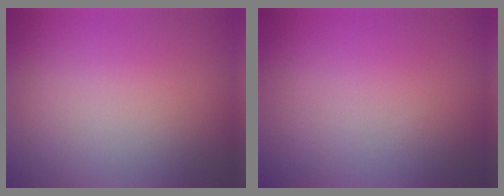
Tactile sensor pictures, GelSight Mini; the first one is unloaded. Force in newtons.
{"total": 0.0}